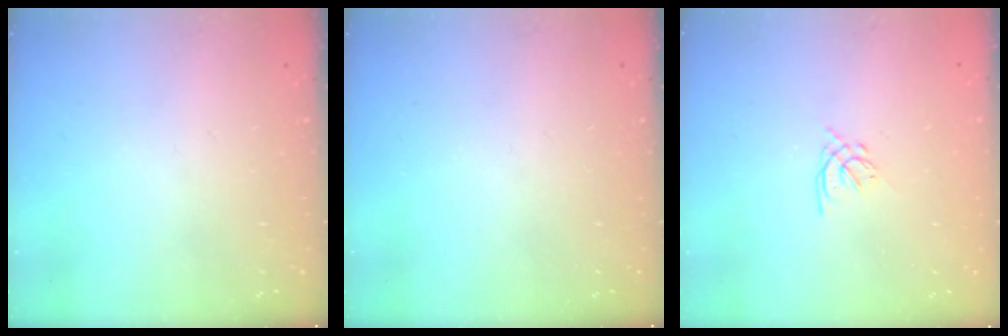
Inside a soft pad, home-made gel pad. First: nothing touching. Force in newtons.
{"total": 0.0}
{"total": 1.3, "press": 1.1, "slide": 0.6}